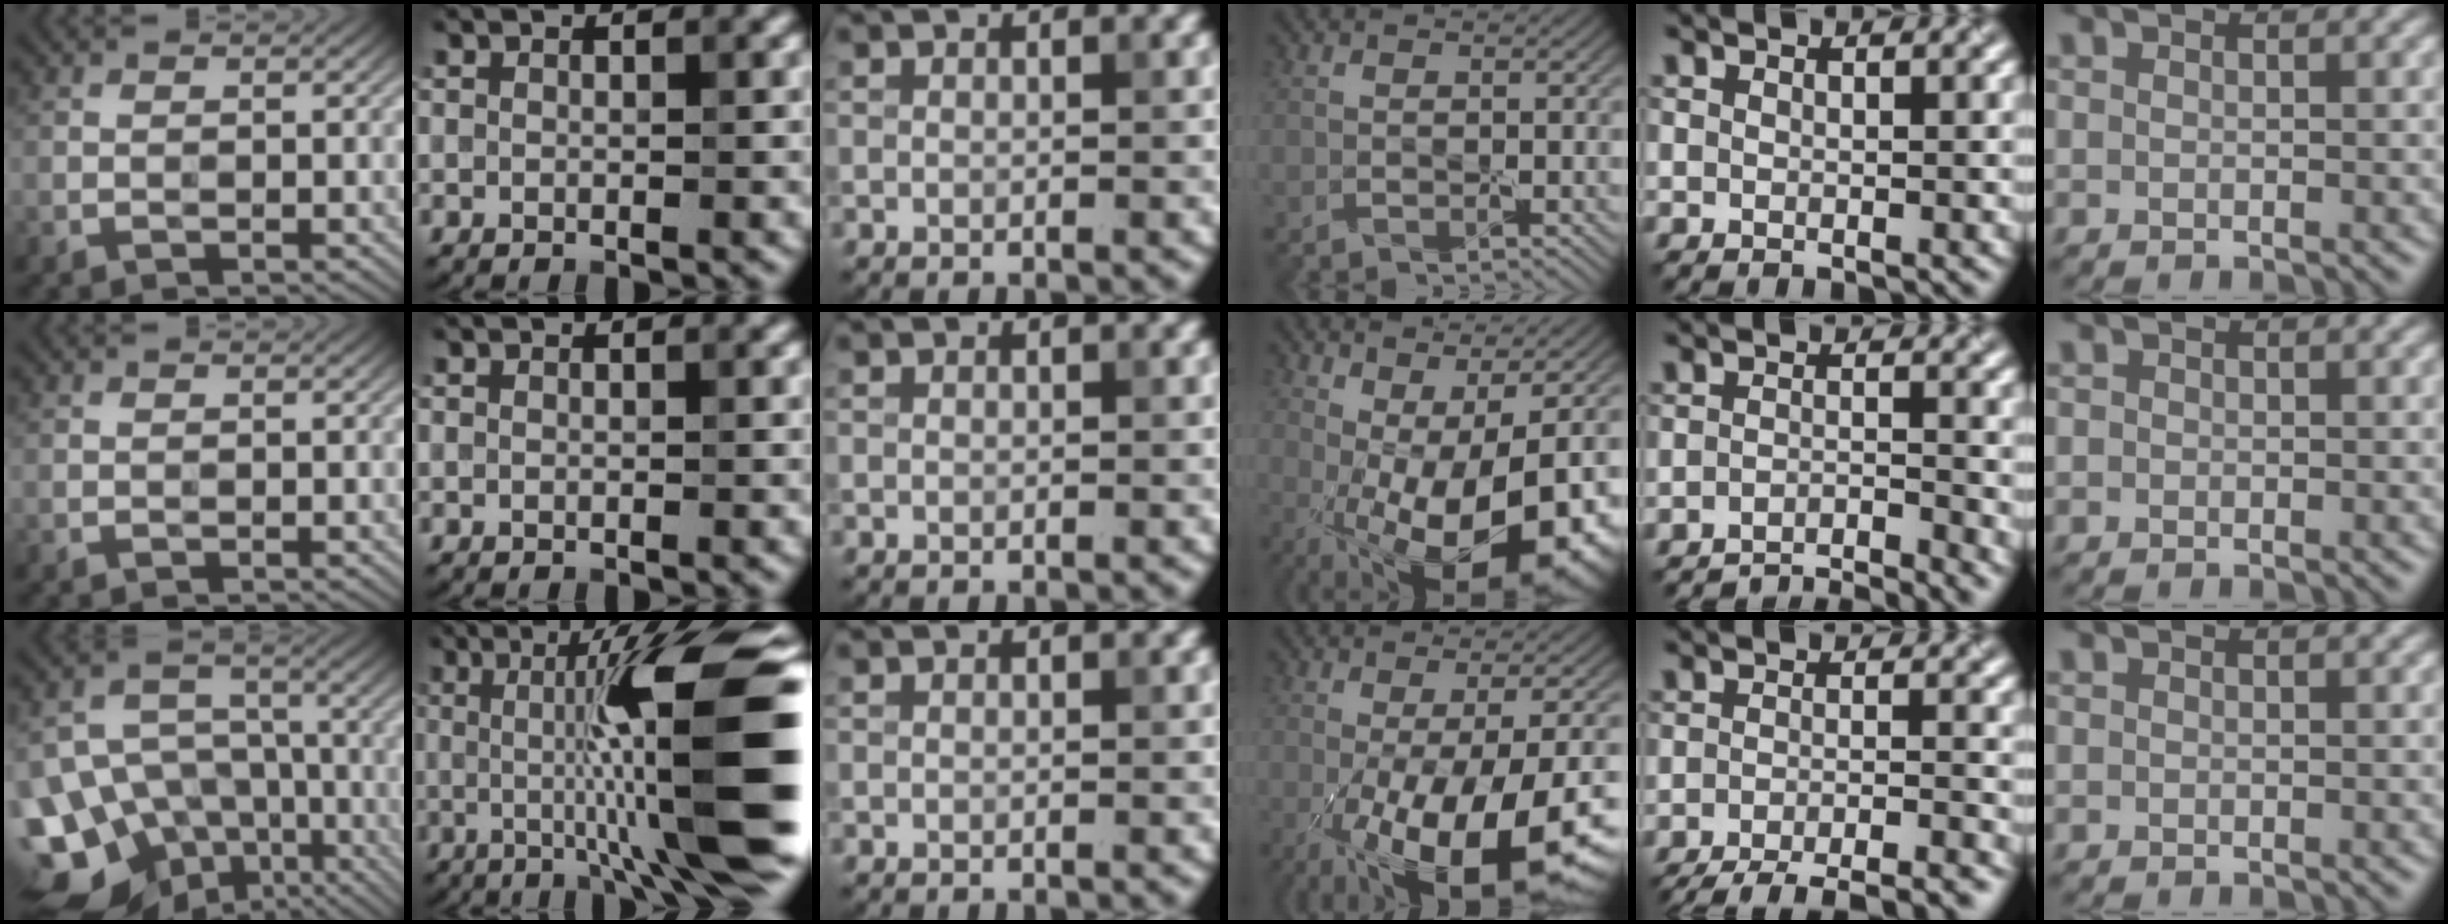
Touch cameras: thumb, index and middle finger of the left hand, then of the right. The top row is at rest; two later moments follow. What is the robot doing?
{"motion": "peel", "object": "sticker"}